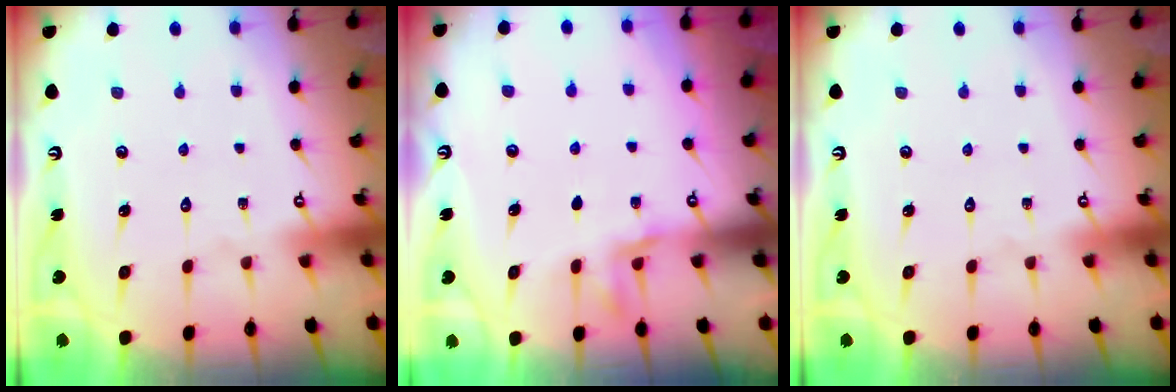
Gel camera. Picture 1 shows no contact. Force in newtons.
{"total": 2.9, "press": 2.8, "slide": 1.0}
{"total": 0.0}